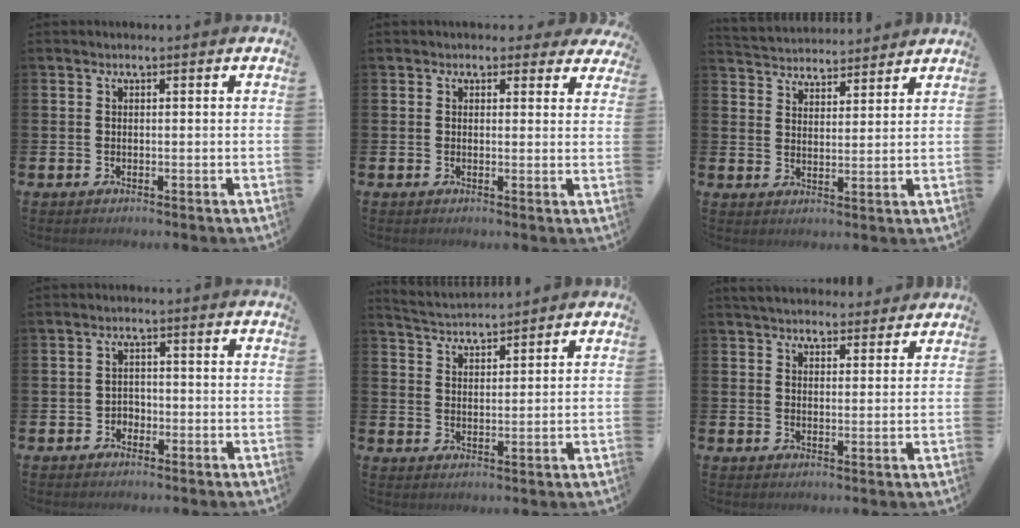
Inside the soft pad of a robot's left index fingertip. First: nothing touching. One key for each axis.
{"total": 2.1, "fx": 1.7, "fy": 1.2, "fz": 0.2, "tx": 0.010, "ty": -0.005, "tz": 0.025}
{"total": 4.3, "fx": 4.2, "fy": 0.7, "fz": -0.5, "tx": -0.009, "ty": -0.027, "tz": 0.075}
{"total": 1.8, "fx": -1.1, "fy": 1.4, "fz": 0.1, "tx": 0.000, "ty": 0.000, "tz": -0.028}
{"total": 3.8, "fx": 3.7, "fy": 0.2, "fz": -0.1, "tx": -0.014, "ty": -0.022, "tz": 0.068}
{"total": 4.5, "fx": 4.4, "fy": 1.0, "fz": 0.2, "tx": -0.013, "ty": -0.024, "tz": 0.080}